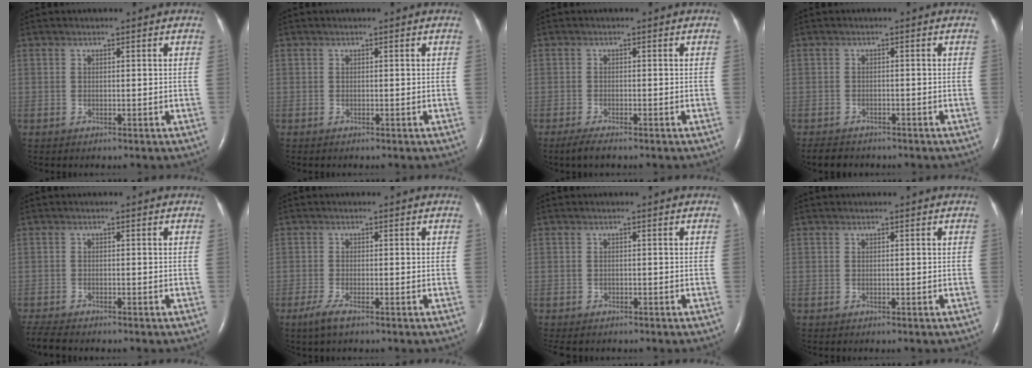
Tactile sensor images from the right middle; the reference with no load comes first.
{"total": 0.0}
{"total": 2.5, "force": [-1.9, 0.3, 1.6], "torque": [-0.041, -0.008, -0.035]}
{"total": 3.5, "force": [-3.1, 1.5, 0.9], "torque": [-0.020, -0.004, -0.043]}
{"total": 3.9, "force": [-3.5, 0.4, 1.5], "torque": [-0.034, -0.016, -0.062]}
{"total": 2.7, "force": [-1.7, 0.3, 2.0], "torque": [-0.052, -0.008, -0.038]}
{"total": 2.6, "force": [-2.1, 1.3, 0.8], "torque": [-0.014, -0.002, -0.028]}
{"total": 0.0}